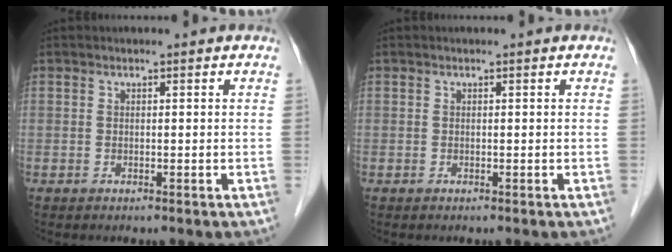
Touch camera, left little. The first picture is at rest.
{"total": 0.0}